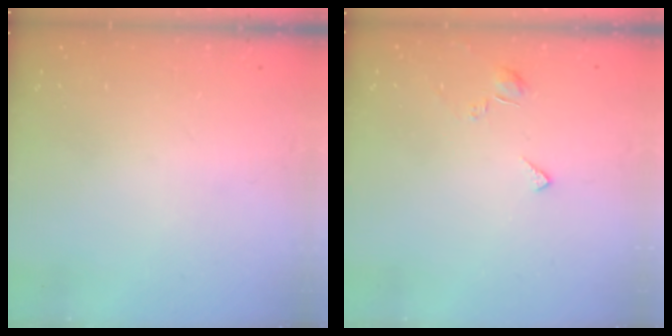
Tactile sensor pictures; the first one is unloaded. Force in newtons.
{"total": 3.0, "press": 3.0, "slide": 0.2}